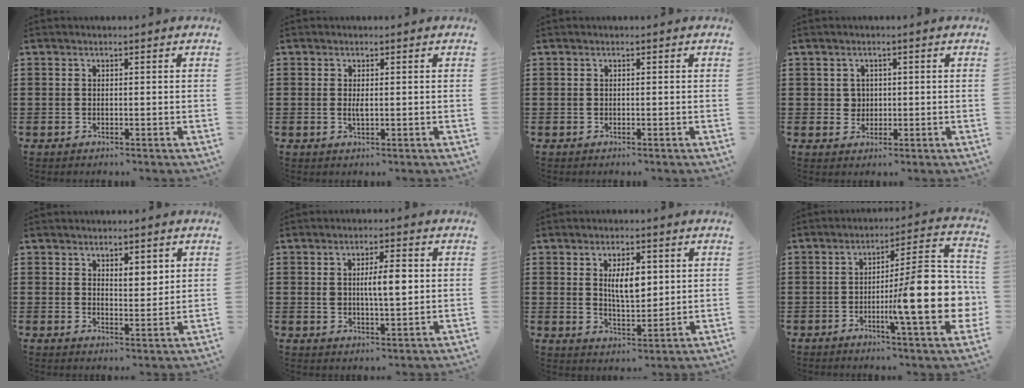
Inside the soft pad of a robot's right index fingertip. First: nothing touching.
{"total": 1.4, "force": [-0.1, 0.2, 1.4], "torque": [-0.027, -0.003, -0.002]}
{"total": 0.0}
{"total": 2.0, "force": [0.4, 1.8, 0.5], "torque": [-0.017, 0.010, 0.007]}
{"total": 2.9, "force": [2.2, 1.5, 1.4], "torque": [-0.024, 0.004, 0.037]}
{"total": 5.3, "force": [0.7, 1.6, 5.0], "torque": [-0.089, 0.002, 0.008]}
{"total": 6.2, "force": [1.6, 2.5, 5.4], "torque": [-0.096, 0.001, 0.022]}
{"total": 16.6, "force": [-2.7, 3.3, 16.0], "torque": [-0.221, -0.017, -0.041]}